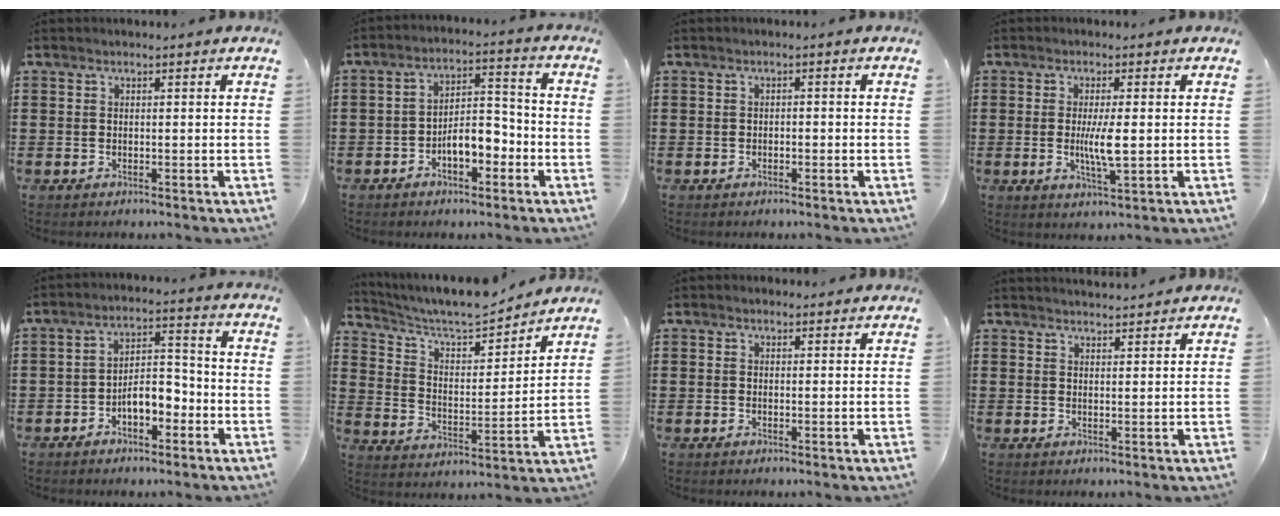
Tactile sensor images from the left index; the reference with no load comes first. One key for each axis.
{"total": 6.7, "fx": -3.4, "fy": 3.2, "fz": 4.8, "tx": -0.080, "ty": 0.013, "tz": -0.068}
{"total": 0.8, "fx": -0.7, "fy": 0.3, "fz": 0.3, "tx": -0.009, "ty": -0.002, "tz": -0.014}
{"total": 5.2, "fx": -0.1, "fy": 0.8, "fz": 5.1, "tx": -0.098, "ty": -0.004, "tz": -0.007}
{"total": 6.0, "fx": -3.2, "fy": 2.9, "fz": 4.2, "tx": -0.071, "ty": 0.011, "tz": -0.064}
{"total": 7.2, "fx": 6.7, "fy": 1.2, "fz": 2.2, "tx": -0.074, "ty": -0.045, "tz": 0.113}
{"total": 0.7, "fx": 0.5, "fy": 0.4, "fz": 0.2, "tx": -0.005, "ty": 0.003, "tz": 0.011}
{"total": 1.9, "fx": 1.9, "fy": 0.0, "fz": 0.1, "tx": -0.006, "ty": -0.002, "tz": 0.037}